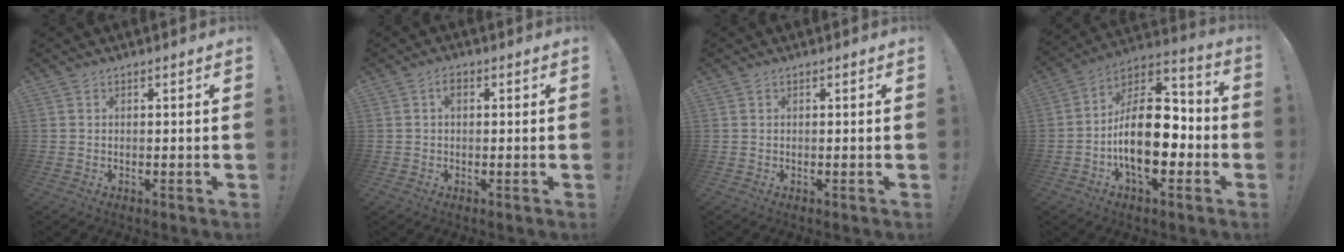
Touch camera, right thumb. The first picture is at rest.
{"total": 1.9, "force": [0.4, 1.2, 1.5], "torque": [-0.022, 0.005, 0.004]}
{"total": 0.0}
{"total": 21.4, "force": [-4.1, 12.0, 17.3], "torque": [-0.294, 0.016, -0.063]}